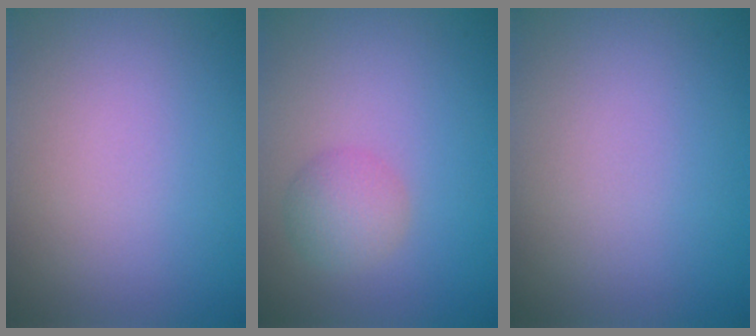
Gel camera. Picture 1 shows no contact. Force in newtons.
{"total": 2.5, "press": 2.5, "slide": 0.0}
{"total": 0.0}